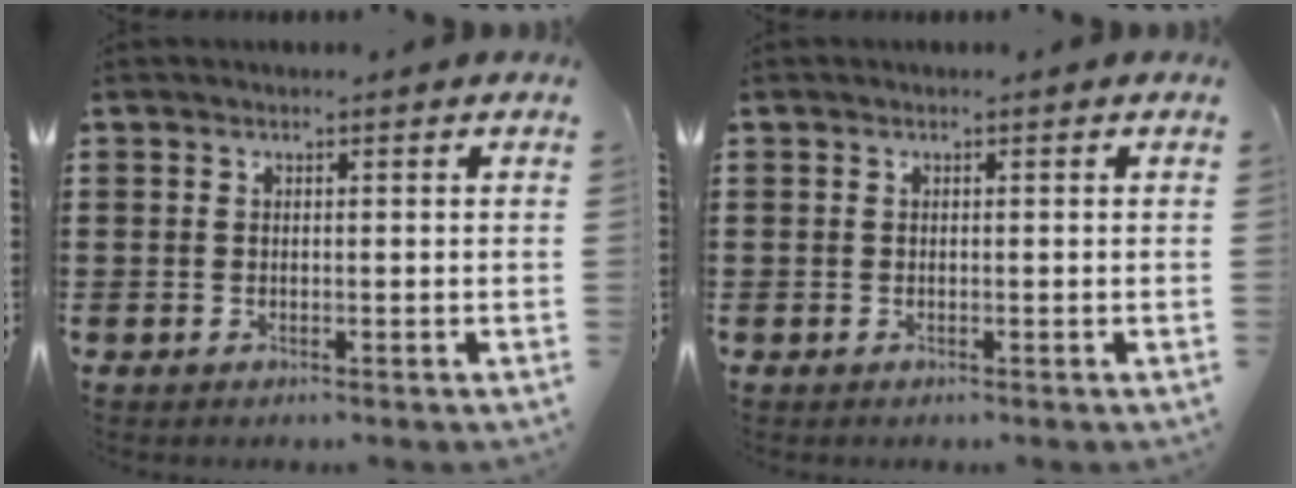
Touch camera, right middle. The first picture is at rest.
{"total": 0.0}